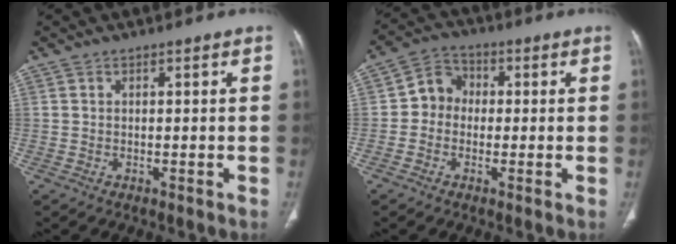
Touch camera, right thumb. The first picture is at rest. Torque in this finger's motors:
{"motor_torque": [-0.55, 0.19, 0.32, -0.32, 0.08]}